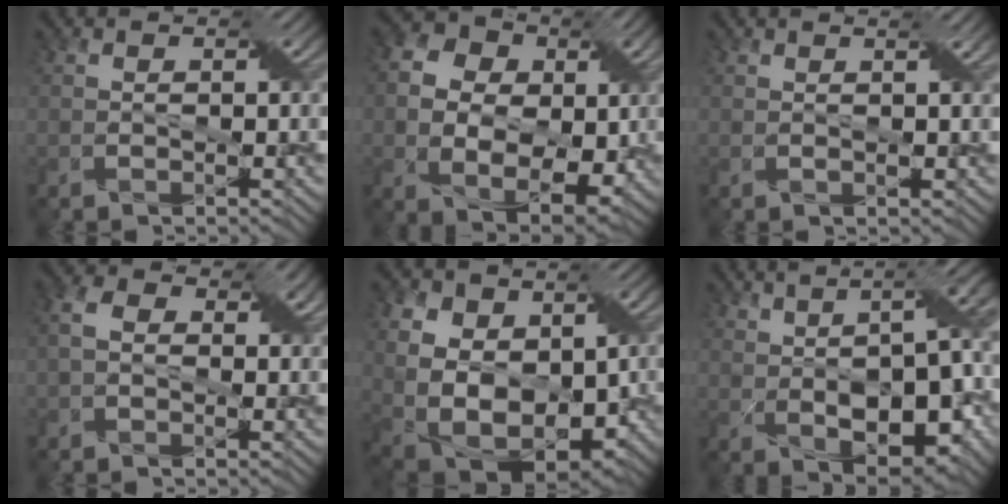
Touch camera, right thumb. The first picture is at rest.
{"total": 11.4, "force": [0.9, 8.8, 7.1], "torque": [-0.167, -0.011, 0.020]}
{"total": 1.9, "force": [0.9, 0.1, 1.6], "torque": [-0.028, 0.001, 0.014]}
{"total": 4.9, "force": [0.3, 3.4, 3.4], "torque": [-0.067, 0.013, -0.003]}
{"total": 14.9, "force": [1.8, 10.5, 10.3], "torque": [-0.209, 0.001, 0.045]}
{"total": 14.4, "force": [0.3, 6.9, 12.6], "torque": [-0.180, 0.008, 0.015]}